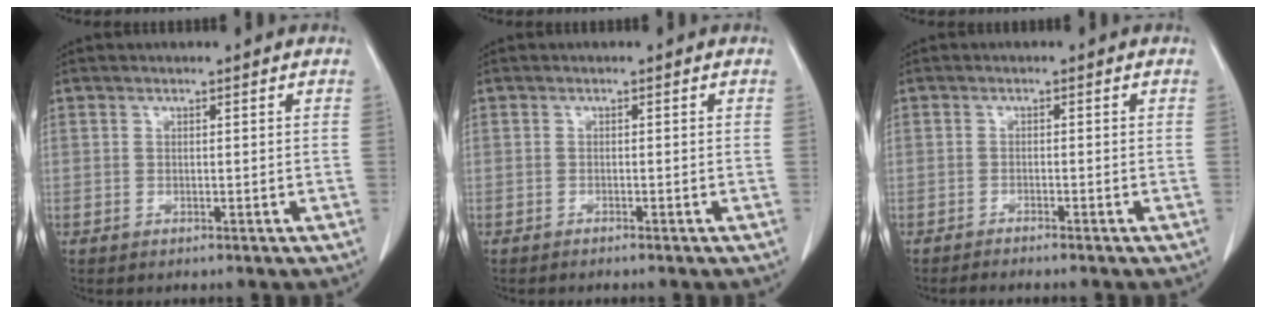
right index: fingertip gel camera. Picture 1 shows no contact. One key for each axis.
{"total": 1.2, "fx": -1.1, "fy": -0.1, "fz": 0.6, "tx": -0.010, "ty": 0.000, "tz": -0.013}
{"total": 3.4, "fx": -3.0, "fy": -0.3, "fz": 1.6, "tx": -0.018, "ty": -0.002, "tz": -0.043}